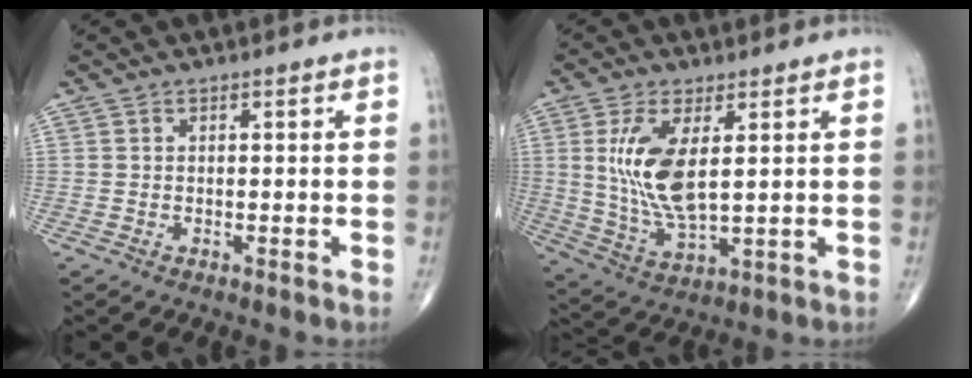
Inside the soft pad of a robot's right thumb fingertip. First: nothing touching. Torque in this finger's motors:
{"motor_torque": [1.21, 1.05, 1.37, -0.10, 0.56]}